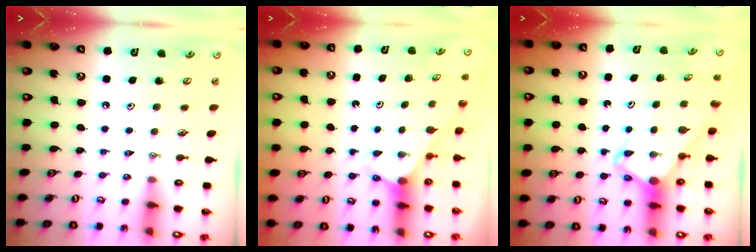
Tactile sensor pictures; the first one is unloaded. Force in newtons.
{"total": 2.7, "press": 2.7, "slide": 0.2}
{"total": 5.3, "press": 5.2, "slide": 0.5}